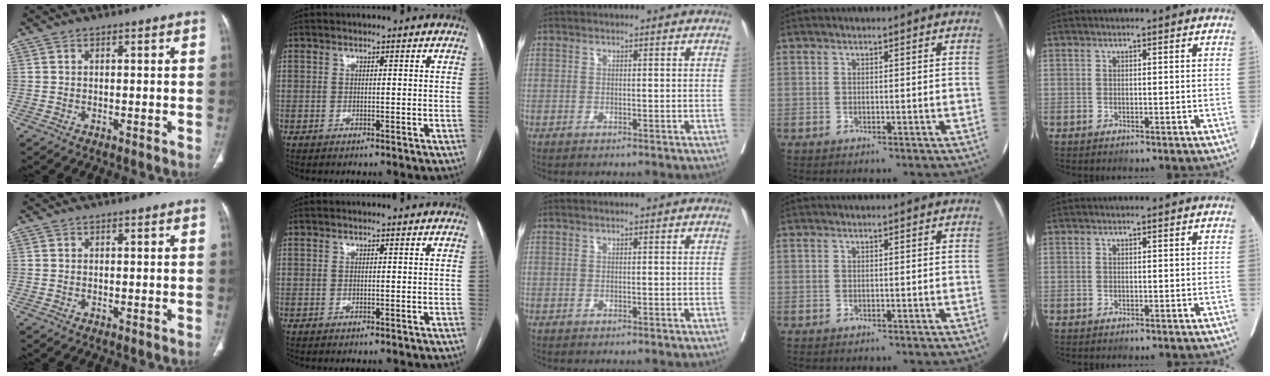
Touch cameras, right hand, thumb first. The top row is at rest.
{}